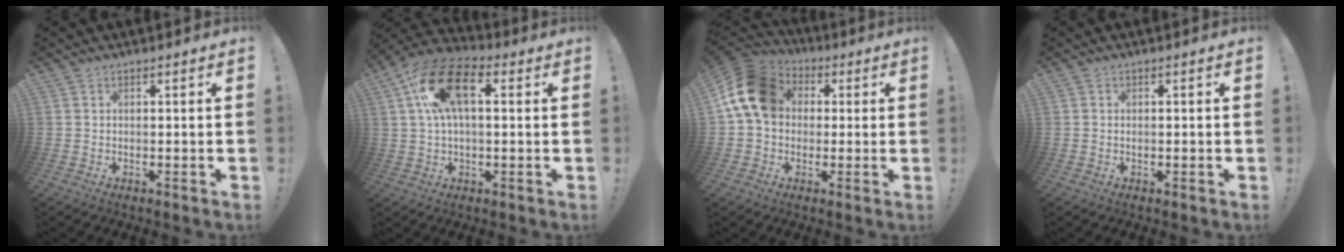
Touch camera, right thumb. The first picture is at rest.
{"total": 16.5, "force": [4.3, 9.0, 13.1], "torque": [-0.232, 0.015, 0.080]}
{"total": 16.7, "force": [3.5, 12.7, 10.3], "torque": [-0.182, 0.008, 0.072]}
{"total": 0.0}